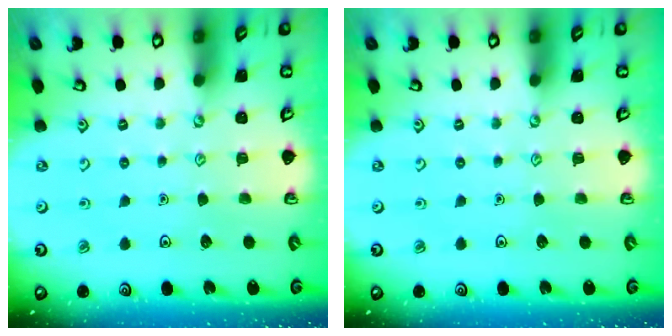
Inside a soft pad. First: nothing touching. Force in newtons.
{"total": 0.0}